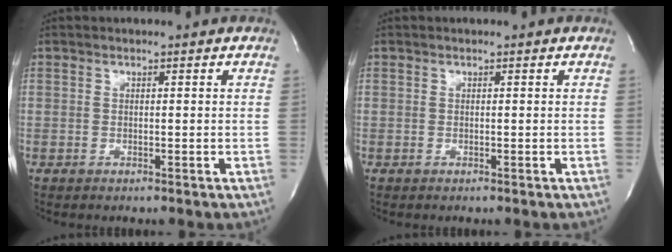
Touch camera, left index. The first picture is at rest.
{"total": 0.0}